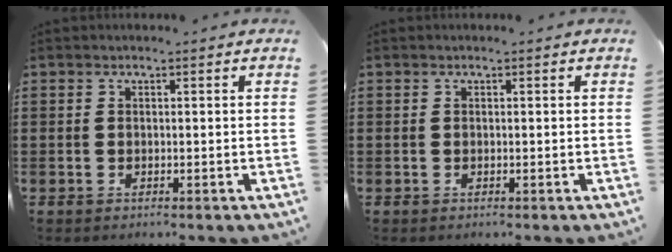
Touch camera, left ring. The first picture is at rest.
{"total": 0.0}